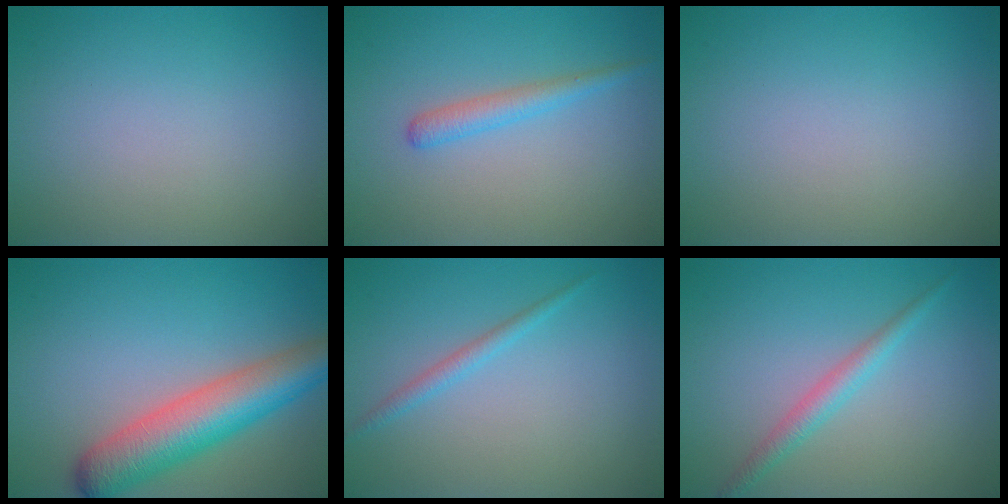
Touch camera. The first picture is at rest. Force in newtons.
{"total": 1.9, "press": 1.9, "slide": 0.1}
{"total": 0.0}
{"total": 7.5, "press": 7.5, "slide": 0.3}
{"total": 1.4, "press": 1.4, "slide": 0.1}
{"total": 2.1, "press": 2.1, "slide": 0.0}